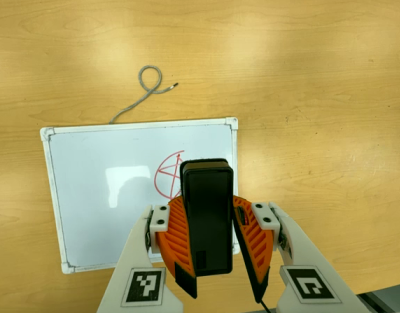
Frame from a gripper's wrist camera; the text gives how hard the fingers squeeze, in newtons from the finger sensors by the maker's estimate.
{"total": 9.0, "left": 9.2, "right": 8.8}